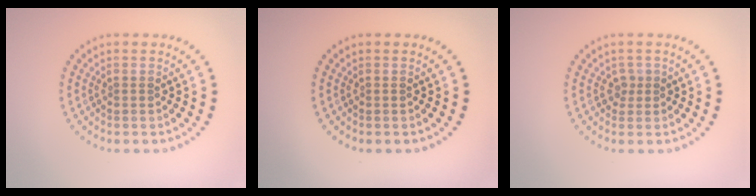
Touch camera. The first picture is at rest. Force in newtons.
{"total": 0.0}
{"total": 1.1, "press": 0.9, "slide": 0.7}